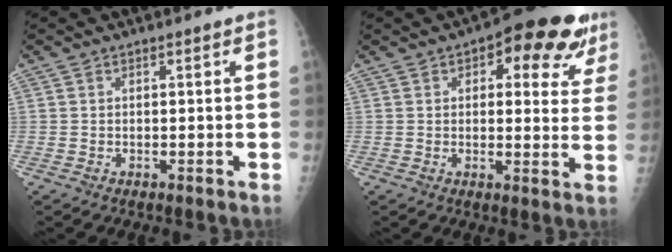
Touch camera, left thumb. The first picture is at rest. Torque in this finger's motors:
{"motor_torque": [0.03, 0.43, 0.18, 0.10, 0.08]}